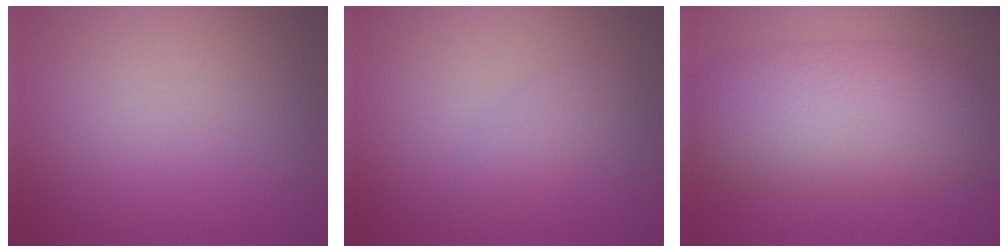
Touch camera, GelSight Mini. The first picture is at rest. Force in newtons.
{"total": 1.6, "press": 1.6, "slide": 0.0}
{"total": 10.8, "press": 10.8, "slide": 0.3}